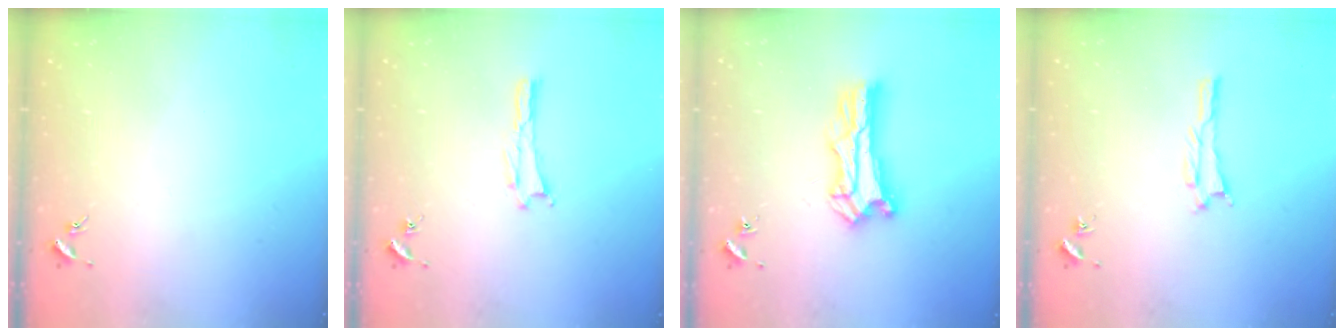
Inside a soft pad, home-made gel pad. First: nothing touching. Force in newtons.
{"total": 0.0}
{"total": 7.4, "press": 7.4, "slide": 0.7}
{"total": 1.1, "press": 1.1, "slide": 0.1}